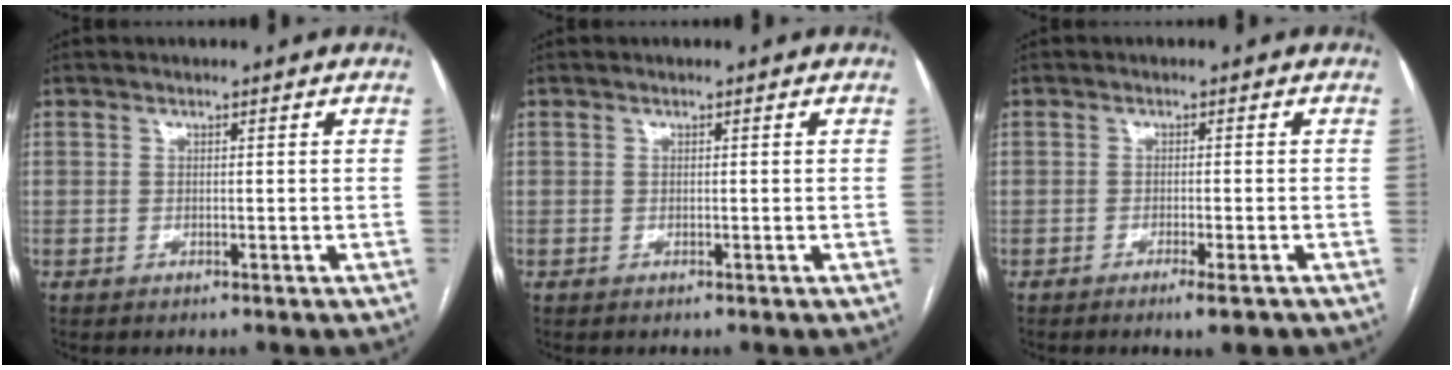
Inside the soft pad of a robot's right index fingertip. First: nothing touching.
{"total": 0.0}
{"total": 3.0, "force": [-2.0, 0.0, 2.2], "torque": [-0.030, -0.006, -0.029]}